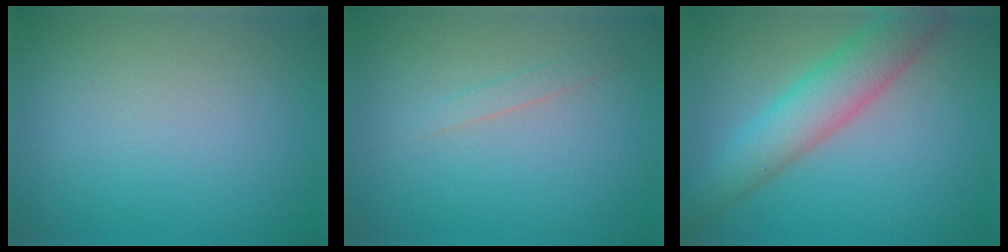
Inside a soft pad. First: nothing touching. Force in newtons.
{"total": 0.9, "press": 0.9, "slide": 0.0}
{"total": 5.7, "press": 5.7, "slide": 0.1}